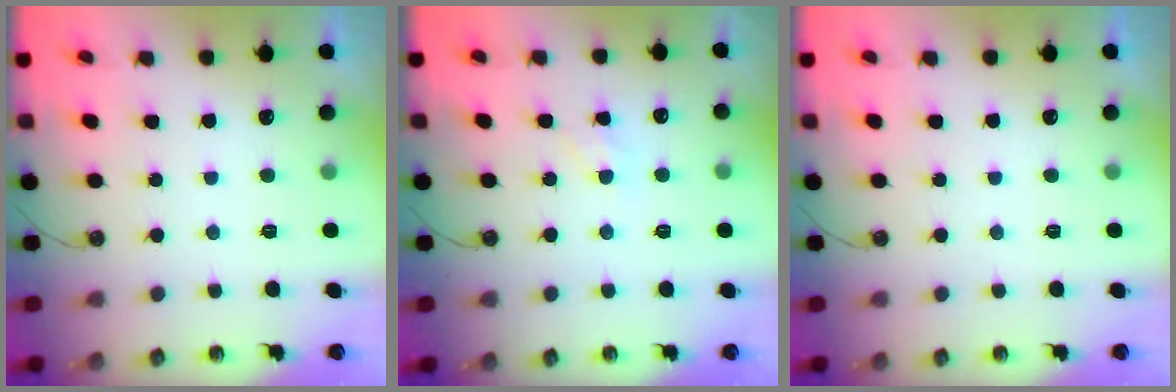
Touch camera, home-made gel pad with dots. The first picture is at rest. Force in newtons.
{"total": 4.9, "press": 4.9, "slide": 0.7}
{"total": 0.0}